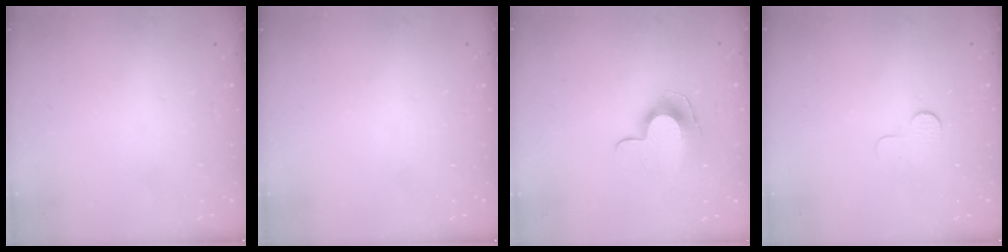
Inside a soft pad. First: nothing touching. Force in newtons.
{"total": 0.0}
{"total": 10.0, "press": 10.0, "slide": 1.2}
{"total": 3.9, "press": 3.9, "slide": 0.3}